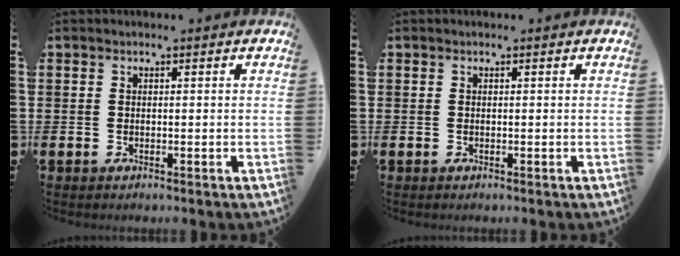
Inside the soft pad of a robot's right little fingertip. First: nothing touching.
{"total": 0.0}